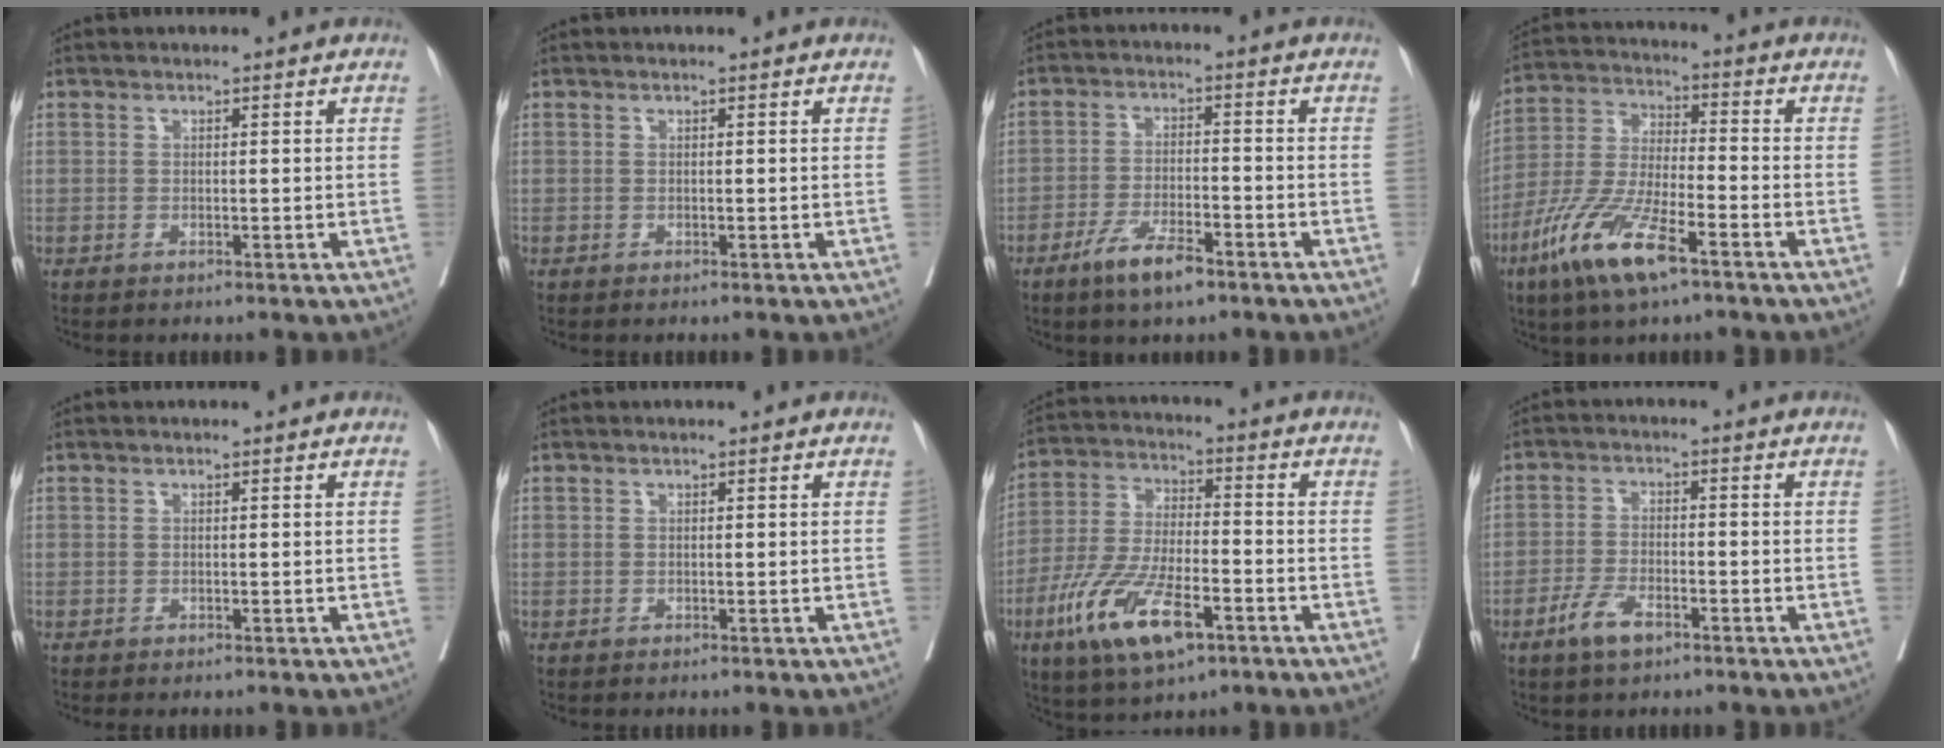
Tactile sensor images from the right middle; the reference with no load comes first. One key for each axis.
{"total": 0.0}
{"total": 6.7, "fx": -4.5, "fy": 1.5, "fz": 4.8, "tx": -0.096, "ty": -0.007, "tz": -0.079}
{"total": 13.4, "fx": -7.5, "fy": 2.7, "fz": 10.7, "tx": -0.223, "ty": -0.022, "tz": -0.142}
{"total": 0.0}
{"total": 0.0}
{"total": 13.9, "fx": -6.8, "fy": 4.4, "fz": 11.3, "tx": -0.231, "ty": -0.013, "tz": -0.120}
{"total": 5.0, "fx": -3.1, "fy": 1.7, "fz": 3.5, "tx": -0.071, "ty": -0.001, "tz": -0.056}